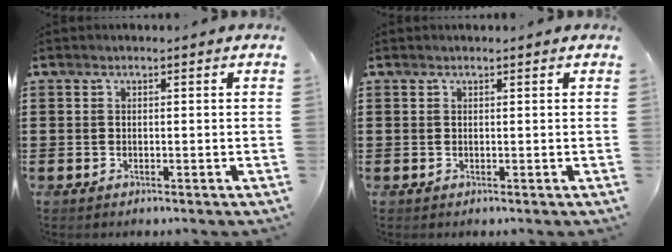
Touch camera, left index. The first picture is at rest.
{"total": 0.0}